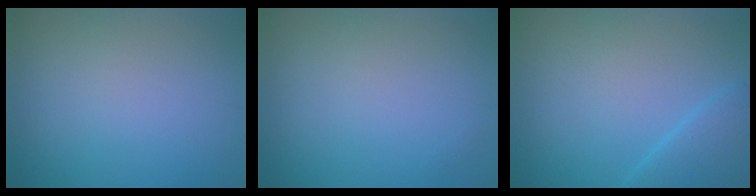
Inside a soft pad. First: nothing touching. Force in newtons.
{"total": 0.0}
{"total": 3.0, "press": 3.0, "slide": 0.2}